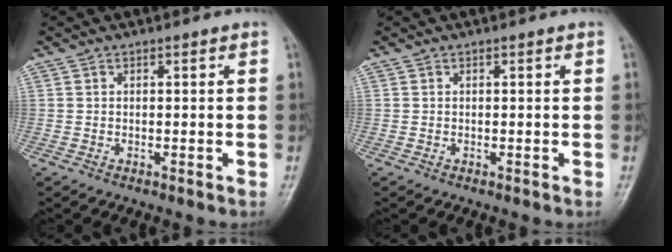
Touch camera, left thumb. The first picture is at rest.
{"total": 0.0}